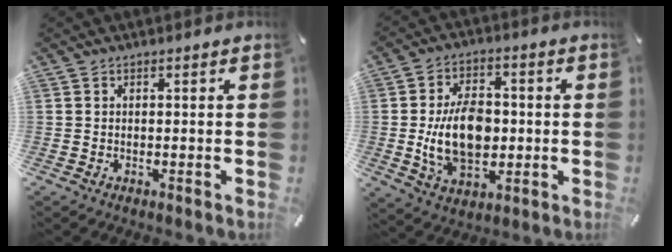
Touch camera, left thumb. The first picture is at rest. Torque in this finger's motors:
{"motor_torque": [0.66, 0.79, 0.98, 0.66, 0.38]}